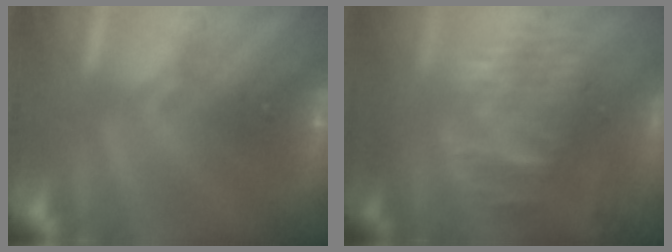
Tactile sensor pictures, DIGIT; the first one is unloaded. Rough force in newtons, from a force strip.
{"total": 6.5}